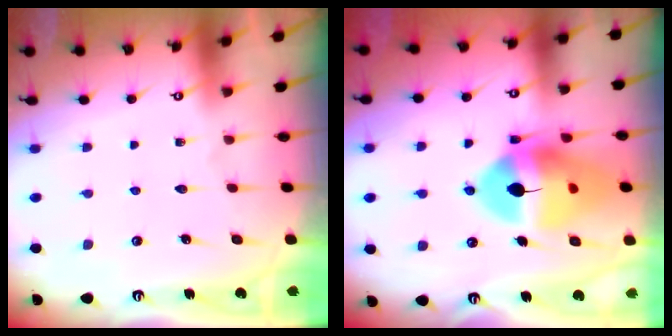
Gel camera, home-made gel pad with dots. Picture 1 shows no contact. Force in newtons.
{"total": 17.0, "press": 16.9, "slide": 2.2}